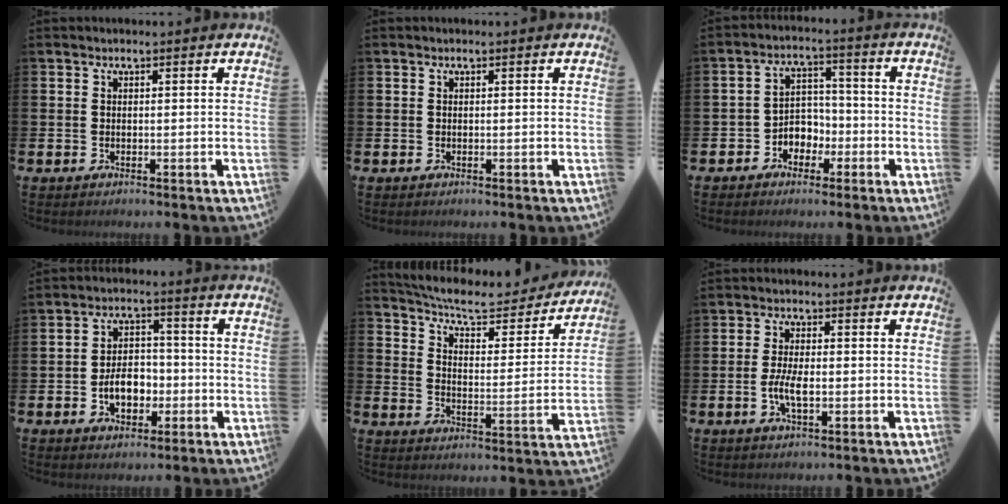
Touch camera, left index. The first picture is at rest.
{"total": 0.0}
{"total": 3.8, "force": [-2.0, 3.1, 0.9], "torque": [-0.033, 0.004, -0.047]}
{"total": 5.5, "force": [-2.0, 3.6, 3.7], "torque": [-0.050, 0.004, -0.042]}
{"total": 7.7, "force": [6.9, 1.8, 2.8], "torque": [-0.075, -0.050, 0.115]}
{"total": 3.8, "force": [-1.0, 1.4, 3.4], "torque": [-0.065, 0.000, -0.021]}